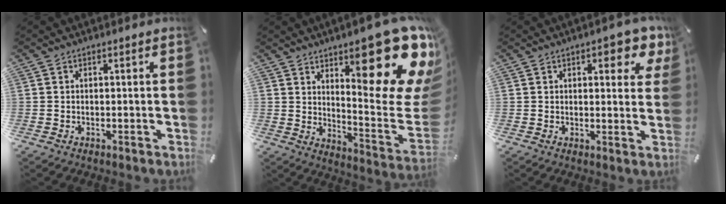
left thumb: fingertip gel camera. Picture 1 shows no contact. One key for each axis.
{"total": 29.9, "fx": 16.0, "fy": 10.4, "fz": 23.0, "tx": -0.284, "ty": -0.118, "tz": 0.264}
{"total": 7.1, "fx": 4.0, "fy": 3.4, "fz": 4.8, "tx": -0.054, "ty": -0.020, "tz": 0.064}